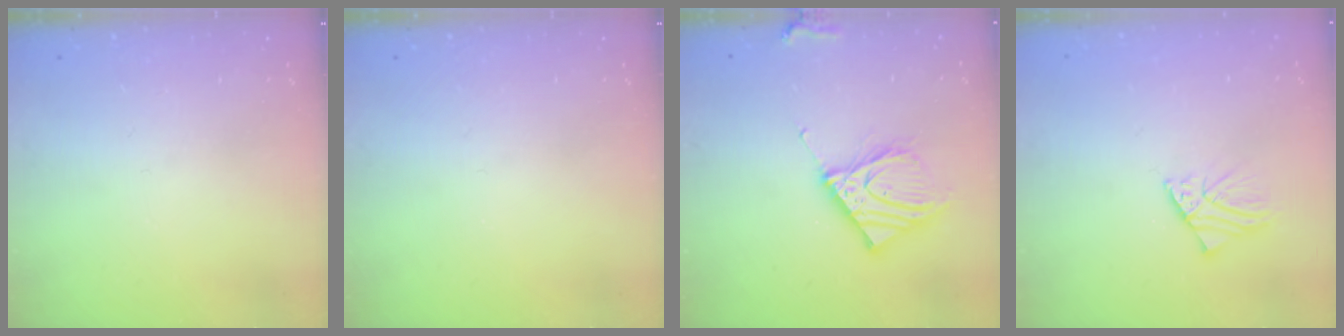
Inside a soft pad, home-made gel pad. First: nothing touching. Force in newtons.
{"total": 0.0}
{"total": 12.0, "press": 11.8, "slide": 1.7}
{"total": 3.1, "press": 3.0, "slide": 0.4}